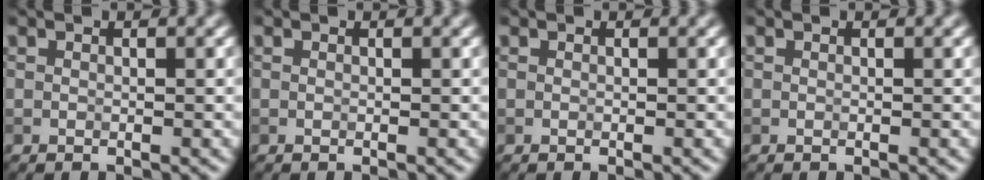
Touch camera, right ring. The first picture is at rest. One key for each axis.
{"total": 0.0}
{"total": 0.0}
{"total": 0.0}